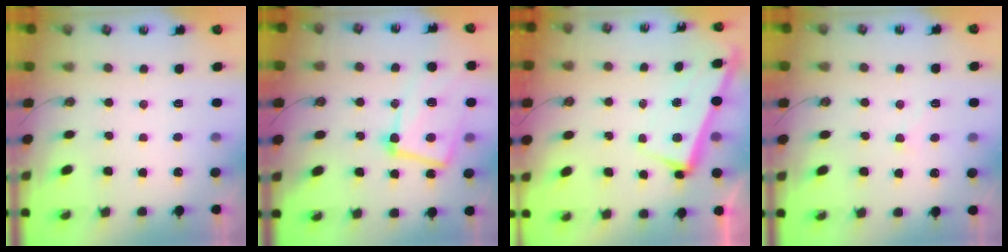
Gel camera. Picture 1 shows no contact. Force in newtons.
{"total": 14.1, "press": 13.9, "slide": 2.5}
{"total": 2.5, "press": 2.4, "slide": 0.6}
{"total": 1.9, "press": 1.8, "slide": 0.6}